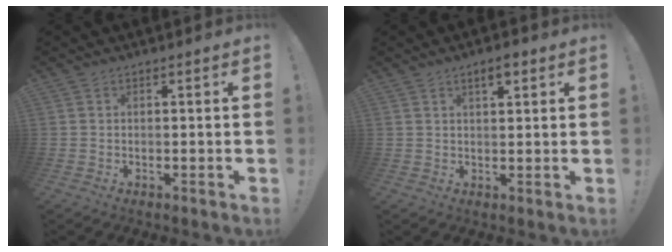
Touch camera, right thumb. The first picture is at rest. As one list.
[{"total": 3.6, "force": [2.2, 1.1, 2.6], "torque": [-0.036, -0.008, 0.033]}]